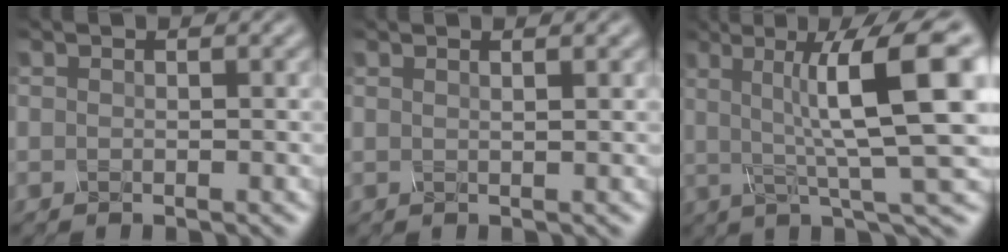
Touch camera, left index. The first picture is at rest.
{"total": 1.9, "force": [1.0, 0.9, 1.4], "torque": [0.005, 0.005, -0.012]}
{"total": 11.2, "force": [1.6, 2.3, 10.8], "torque": [-0.152, 0.011, 0.023]}